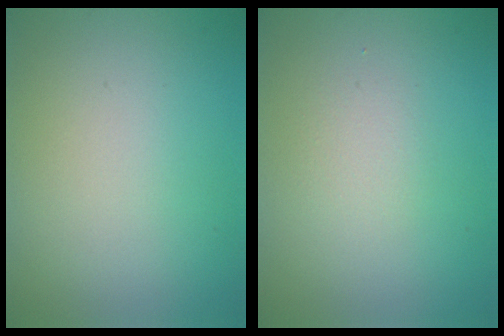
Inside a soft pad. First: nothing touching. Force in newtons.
{"total": 1.2, "press": 1.2, "slide": 0.0}